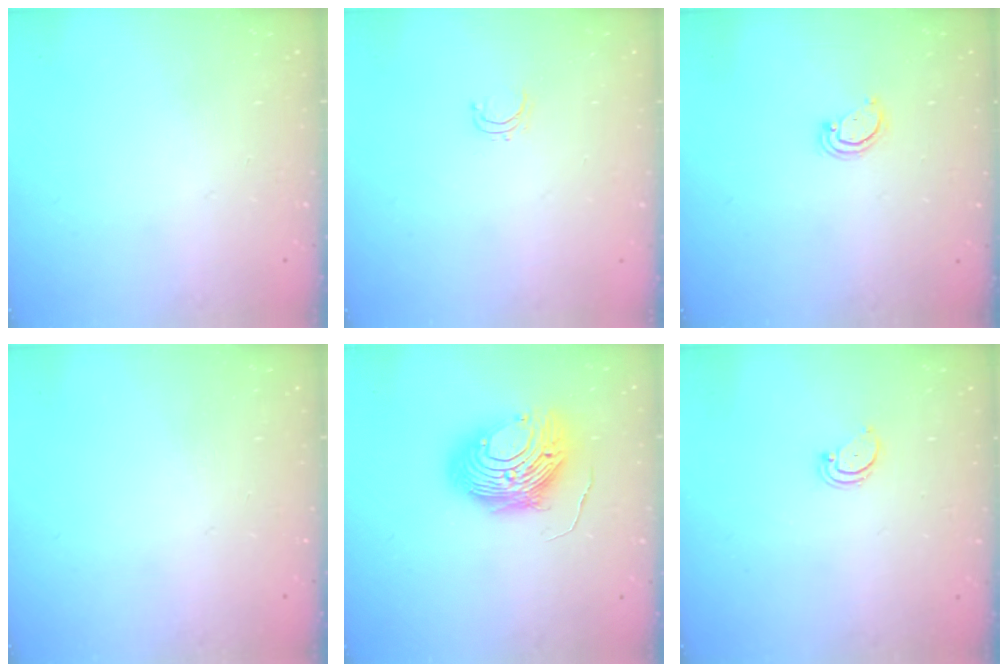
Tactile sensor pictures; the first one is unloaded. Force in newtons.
{"total": 3.6, "press": 3.6, "slide": 0.3}
{"total": 3.2, "press": 3.2, "slide": 0.3}
{"total": 0.0}
{"total": 12.9, "press": 12.9, "slide": 0.6}
{"total": 1.9, "press": 1.9, "slide": 0.2}